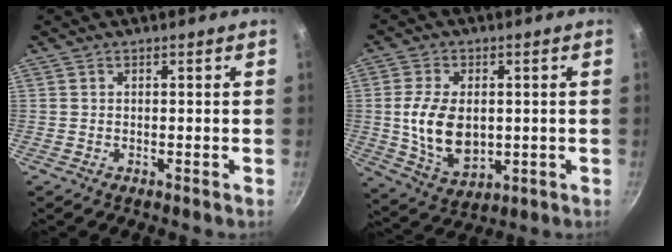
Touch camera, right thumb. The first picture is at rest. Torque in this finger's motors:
{"motor_torque": [-0.76, 0.87, 1.49, 0.20, 0.11]}